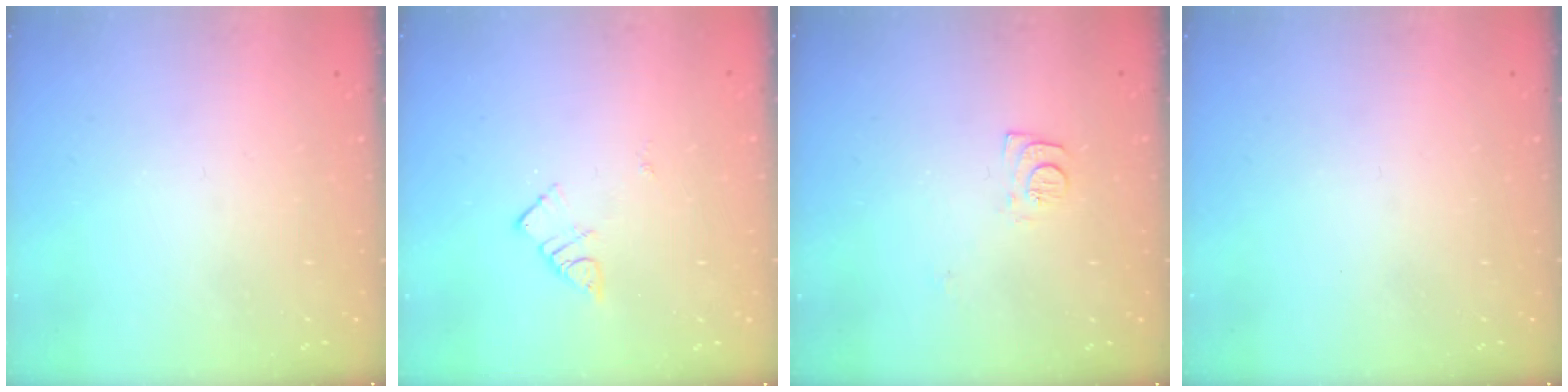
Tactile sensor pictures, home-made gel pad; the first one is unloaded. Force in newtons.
{"total": 4.4, "press": 4.4, "slide": 0.4}
{"total": 7.9, "press": 7.9, "slide": 0.7}
{"total": 0.0}